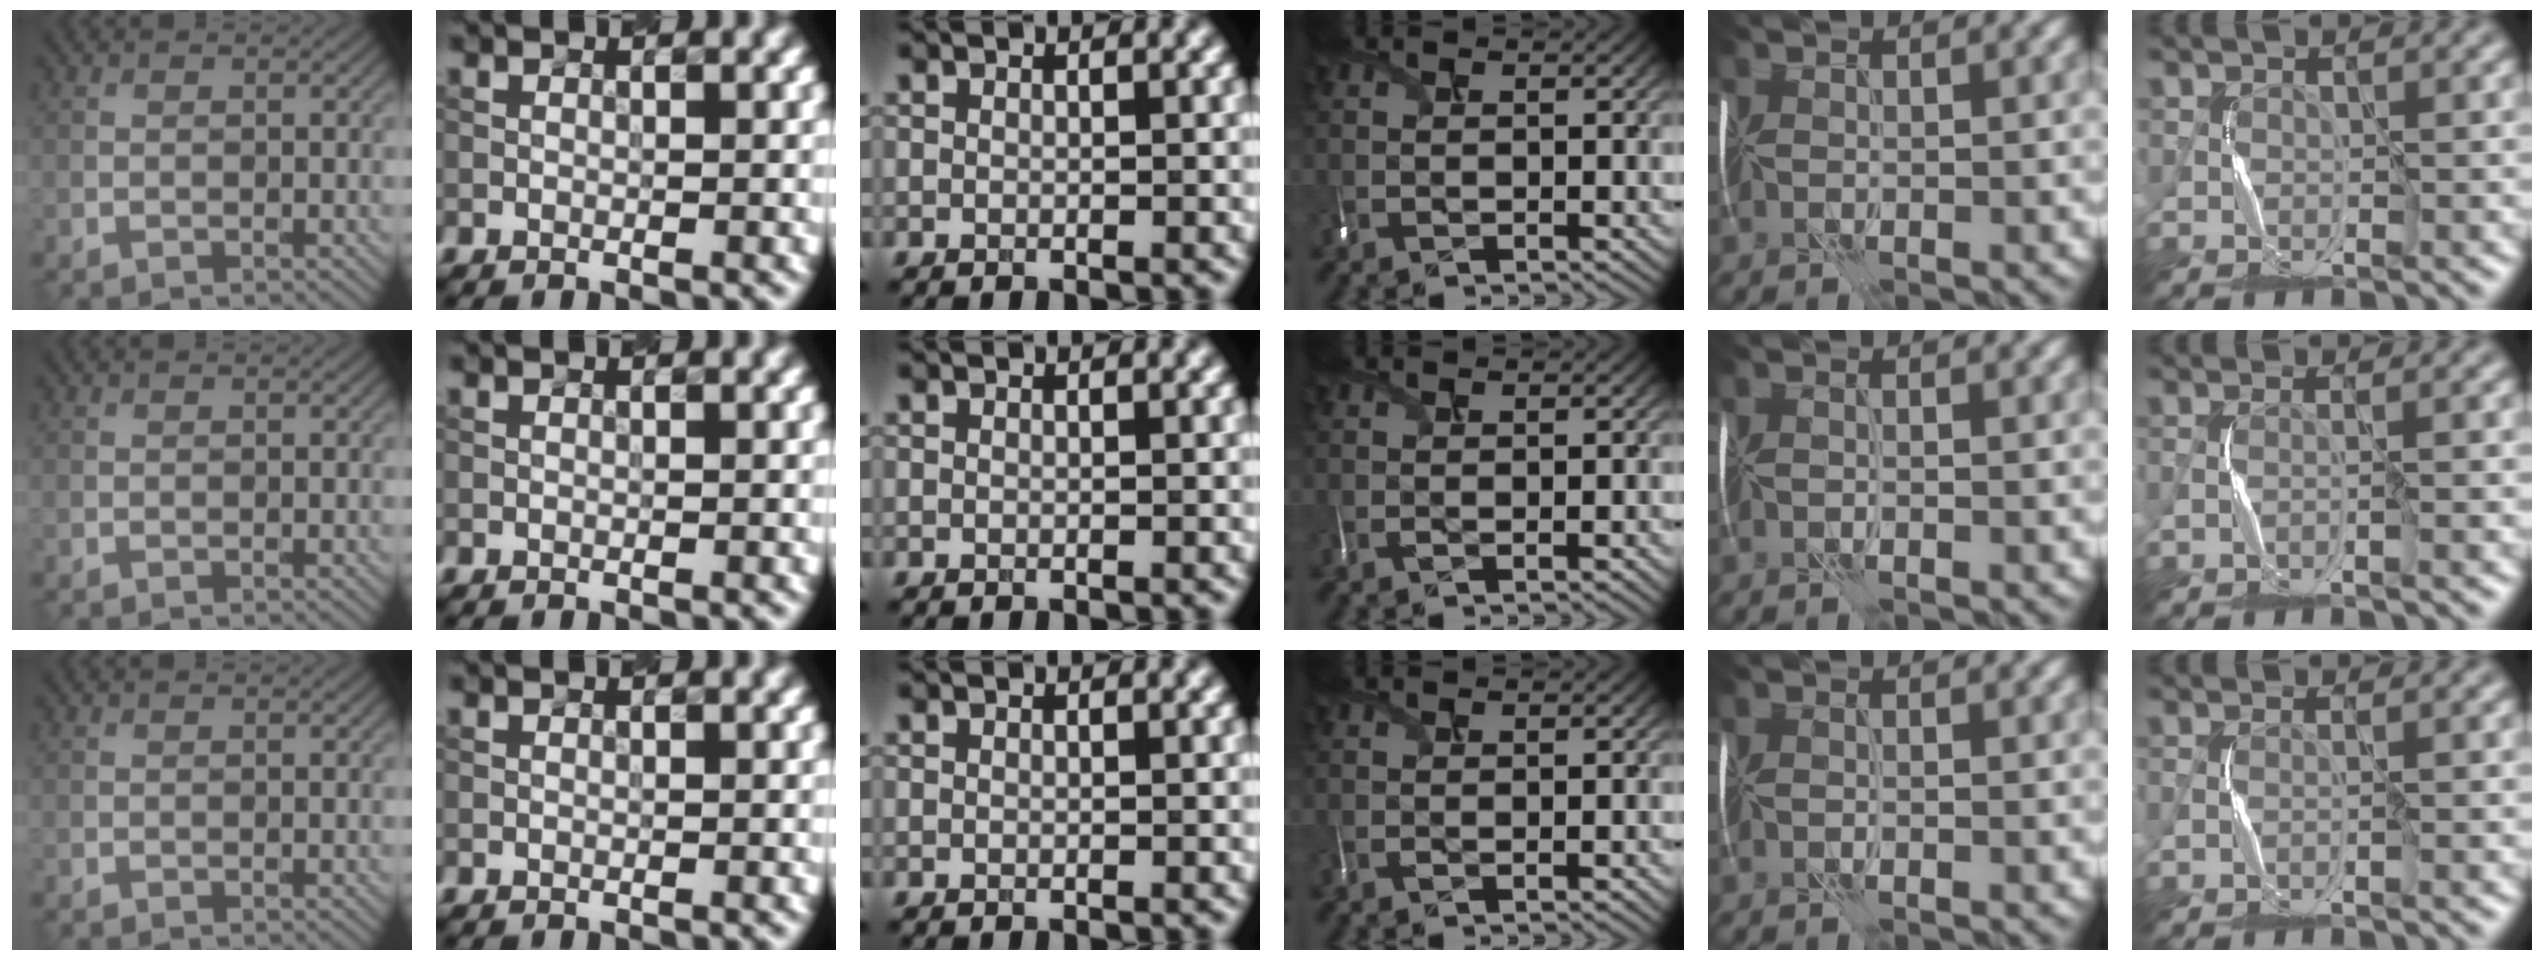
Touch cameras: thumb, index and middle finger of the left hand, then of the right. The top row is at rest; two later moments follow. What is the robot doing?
{"motion": "shake", "object": "plastic piggy bank"}